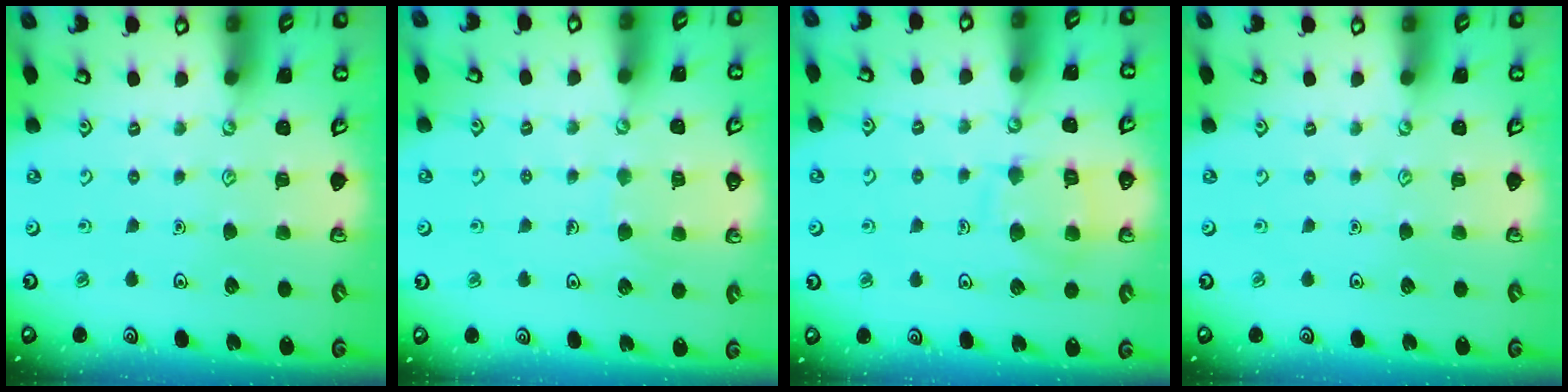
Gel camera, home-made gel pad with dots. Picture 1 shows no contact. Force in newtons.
{"total": 4.3, "press": 4.3, "slide": 0.3}
{"total": 9.7, "press": 9.7, "slide": 0.9}
{"total": 0.0}